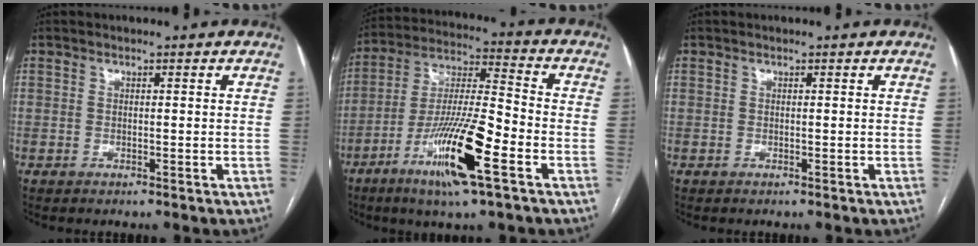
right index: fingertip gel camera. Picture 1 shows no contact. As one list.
[{"total": 16.0, "force": [-7.3, 1.4, 14.2], "torque": [-0.275, -0.017, -0.131]}, {"total": 0.0}]